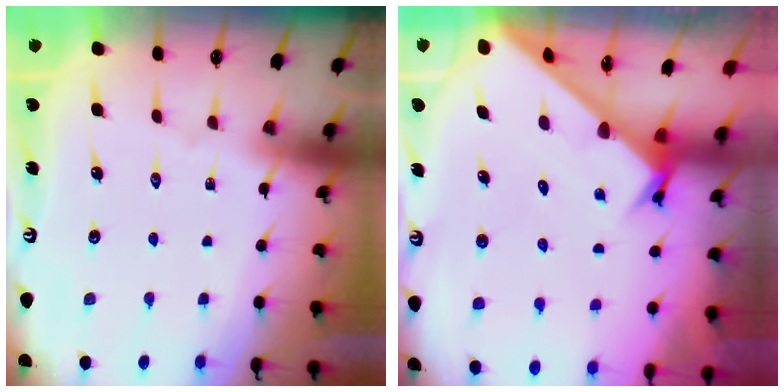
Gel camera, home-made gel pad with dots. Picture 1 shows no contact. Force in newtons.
{"total": 2.7, "press": 2.7, "slide": 0.3}